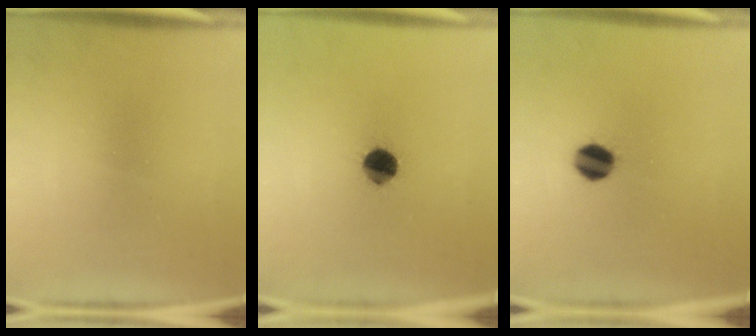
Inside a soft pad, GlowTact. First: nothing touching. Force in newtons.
{"total": 7.5}
{"total": 6.5}